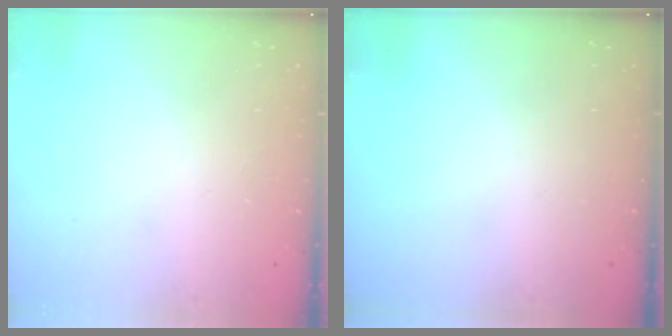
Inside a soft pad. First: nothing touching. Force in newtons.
{"total": 0.0}